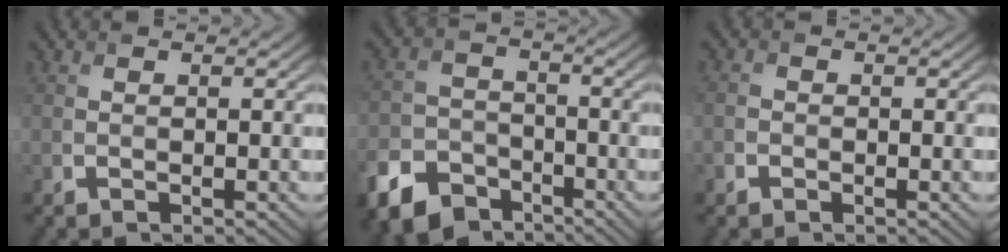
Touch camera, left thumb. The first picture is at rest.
{"total": 9.0, "force": [-6.1, 5.6, 3.6], "torque": [-0.089, -0.023, -0.121]}
{"total": 1.4, "force": [-0.7, 1.1, 0.4], "torque": [-0.006, 0.000, -0.020]}